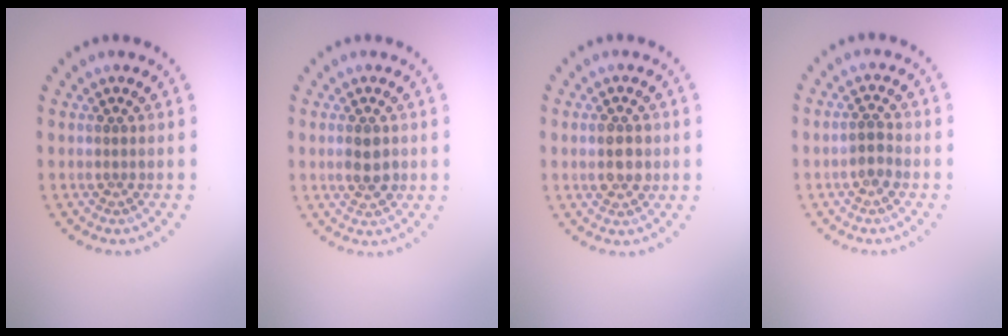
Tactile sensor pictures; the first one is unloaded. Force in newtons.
{"total": 2.2, "press": 2.2, "slide": 0.2}
{"total": 2.4, "press": 2.4, "slide": 0.1}
{"total": 1.3, "press": 1.1, "slide": 0.7}